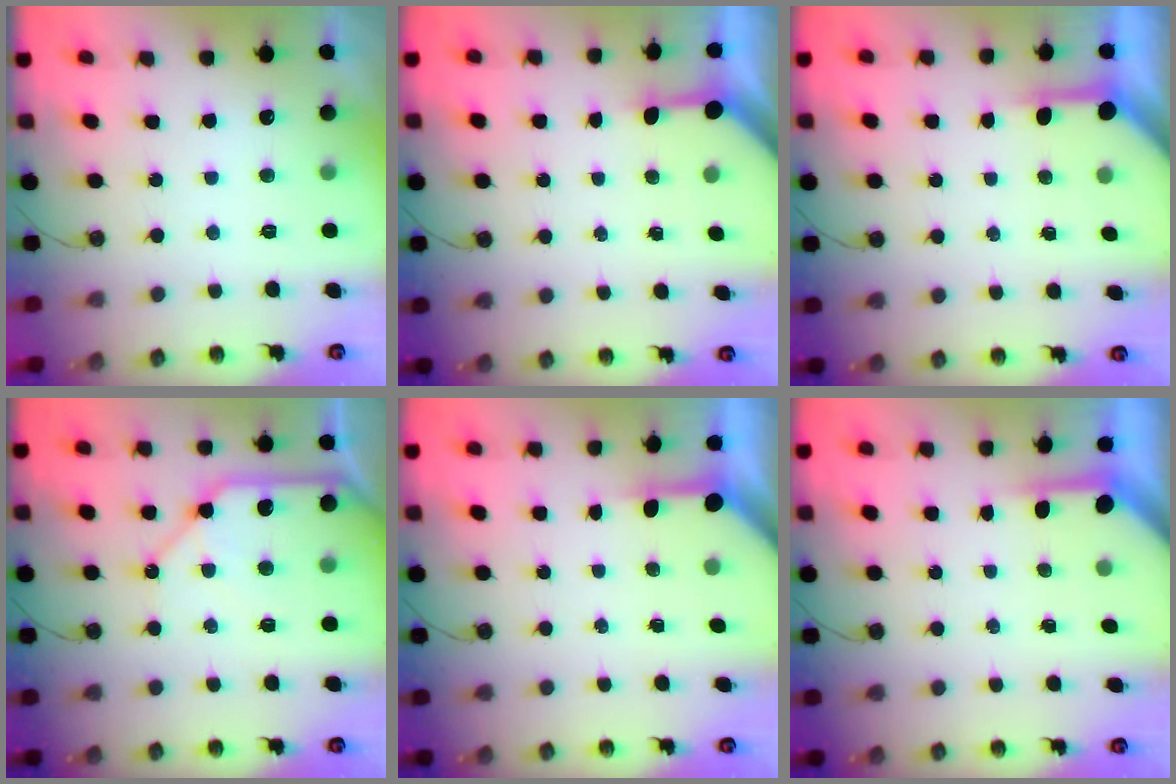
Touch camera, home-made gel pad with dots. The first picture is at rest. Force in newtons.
{"total": 3.2, "press": 3.2, "slide": 0.4}
{"total": 3.9, "press": 3.9, "slide": 0.4}
{"total": 11.8, "press": 11.7, "slide": 1.4}
{"total": 3.5, "press": 3.5, "slide": 0.5}
{"total": 3.6, "press": 3.6, "slide": 0.3}